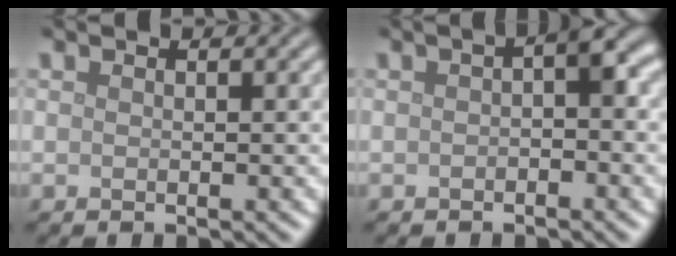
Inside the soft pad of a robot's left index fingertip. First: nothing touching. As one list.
[{"total": 2.4, "force": [0.0, 0.8, 2.3], "torque": [-0.032, 0.010, -0.004]}]